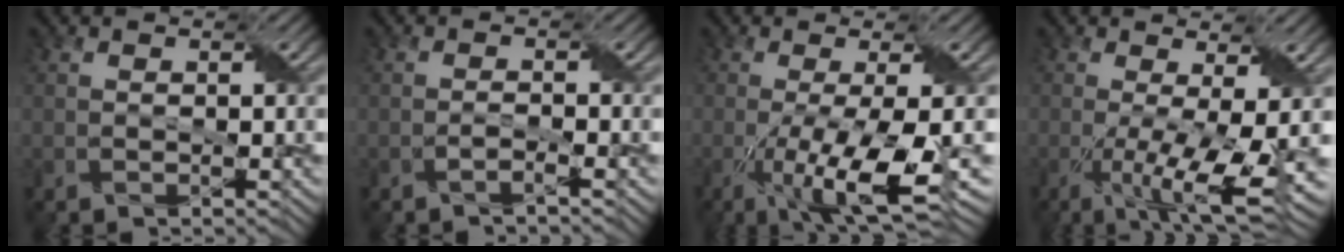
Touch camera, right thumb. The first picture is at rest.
{"total": 1.1, "force": [-0.8, 0.0, 0.7], "torque": [-0.015, 0.000, -0.021]}
{"total": 10.4, "force": [-3.4, 2.4, 9.5], "torque": [-0.157, -0.010, -0.049]}
{"total": 9.3, "force": [-2.1, 2.3, 8.8], "torque": [-0.151, -0.015, -0.023]}